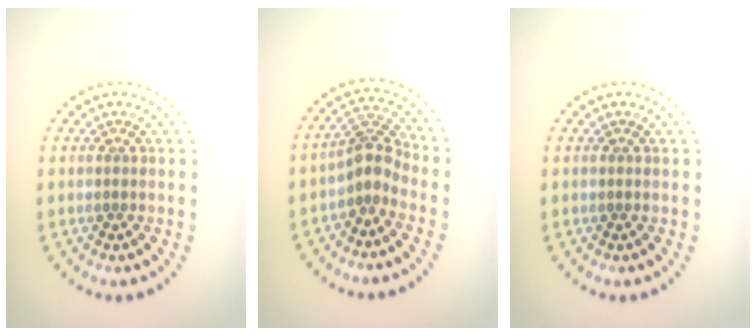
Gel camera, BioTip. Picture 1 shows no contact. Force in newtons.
{"total": 2.7, "press": 2.1, "slide": 1.7}
{"total": 0.0}